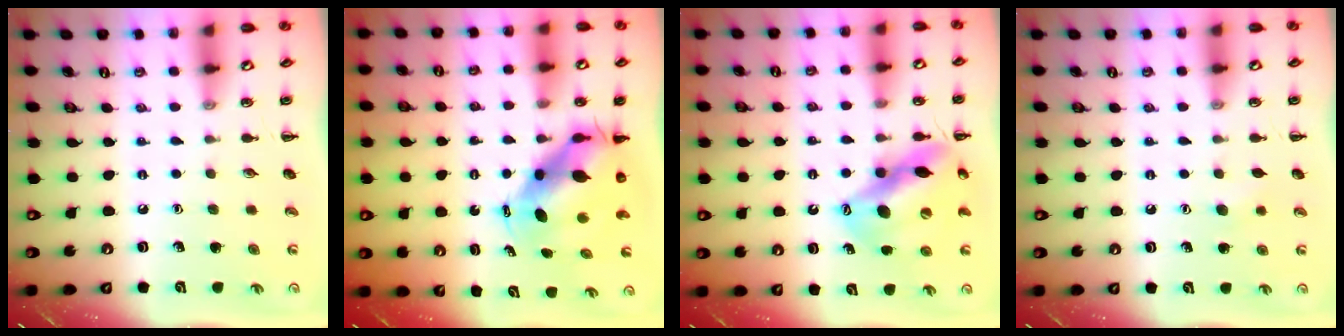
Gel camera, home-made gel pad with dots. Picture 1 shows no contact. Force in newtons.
{"total": 7.7, "press": 7.5, "slide": 1.8}
{"total": 14.2, "press": 13.7, "slide": 3.6}
{"total": 4.7, "press": 4.5, "slide": 1.3}